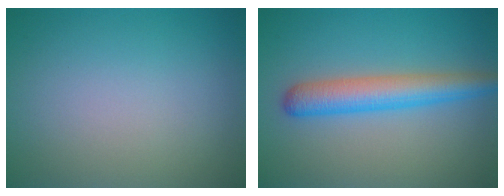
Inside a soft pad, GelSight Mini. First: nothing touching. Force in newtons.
{"total": 4.6, "press": 4.6, "slide": 0.1}